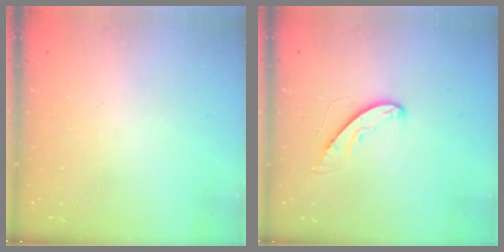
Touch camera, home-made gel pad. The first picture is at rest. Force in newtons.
{"total": 5.0, "press": 5.0, "slide": 0.4}